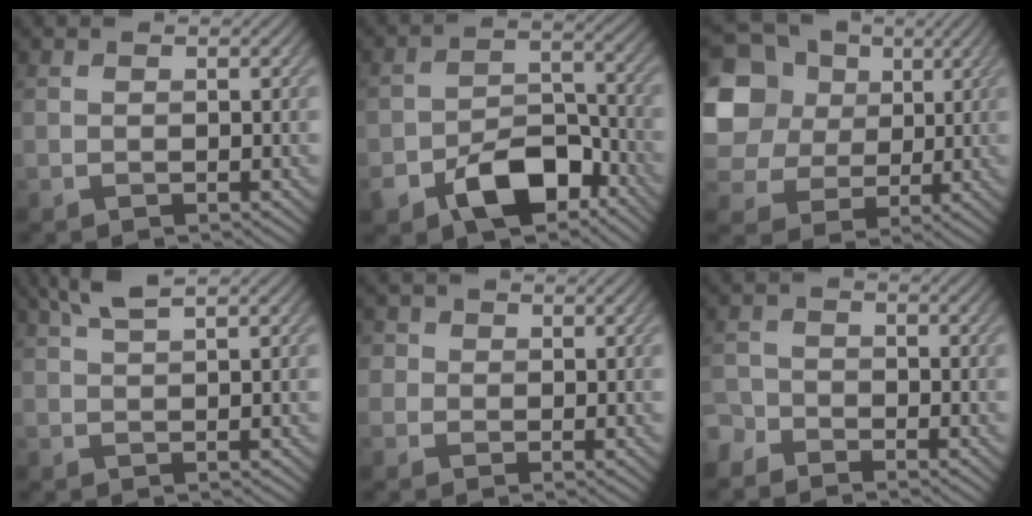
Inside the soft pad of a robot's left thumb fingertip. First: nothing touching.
{"total": 10.4, "force": [-6.1, 5.7, 6.2], "torque": [-0.104, -0.016, -0.110]}
{"total": 16.6, "force": [5.1, 14.0, 7.3], "torque": [-0.237, 0.038, 0.092]}
{"total": 3.4, "force": [2.1, 0.5, 2.7], "torque": [-0.051, 0.016, 0.044]}
{"total": 2.5, "force": [0.8, 2.3, 0.7], "torque": [-0.021, 0.002, 0.009]}
{"total": 2.6, "force": [-2.3, 1.2, 0.5], "torque": [-0.009, -0.002, -0.058]}